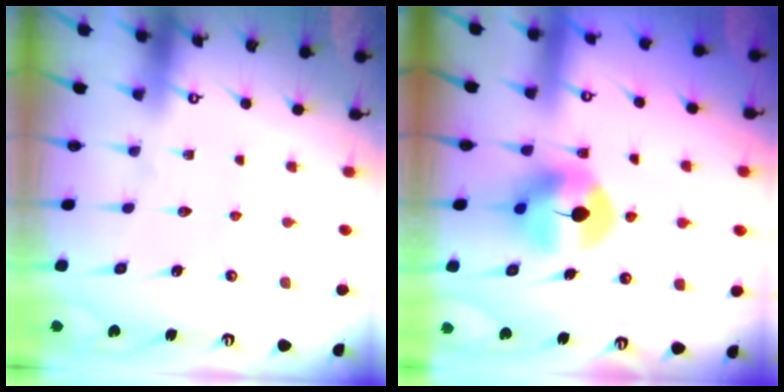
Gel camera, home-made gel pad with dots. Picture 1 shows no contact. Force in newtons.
{"total": 8.8, "press": 8.8, "slide": 0.3}